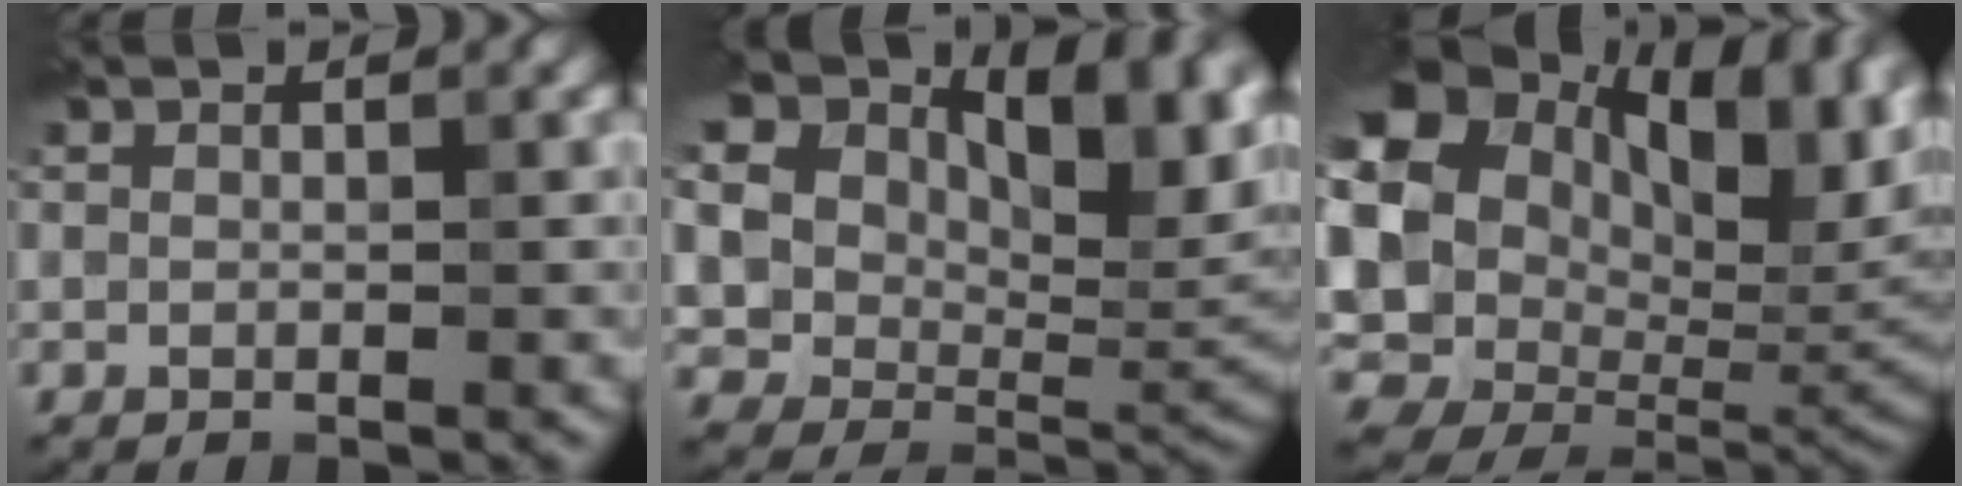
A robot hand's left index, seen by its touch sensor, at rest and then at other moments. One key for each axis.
{"total": 20.2, "fx": 9.0, "fy": 12.1, "fz": 13.4, "tx": -0.245, "ty": 0.055, "tz": 0.174}
{"total": 20.4, "fx": 5.0, "fy": 14.5, "fz": 13.5, "tx": -0.283, "ty": 0.000, "tz": 0.132}